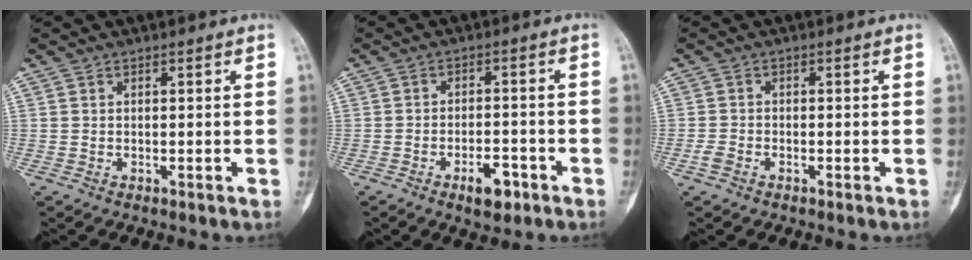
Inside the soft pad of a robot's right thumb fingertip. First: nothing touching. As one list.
[{"total": 5.4, "force": [-3.1, 2.4, 3.7], "torque": [-0.046, 0.017, -0.044]}, {"total": 1.8, "force": [-1.1, 1.1, 1.0], "torque": [-0.024, 0.003, -0.023]}]